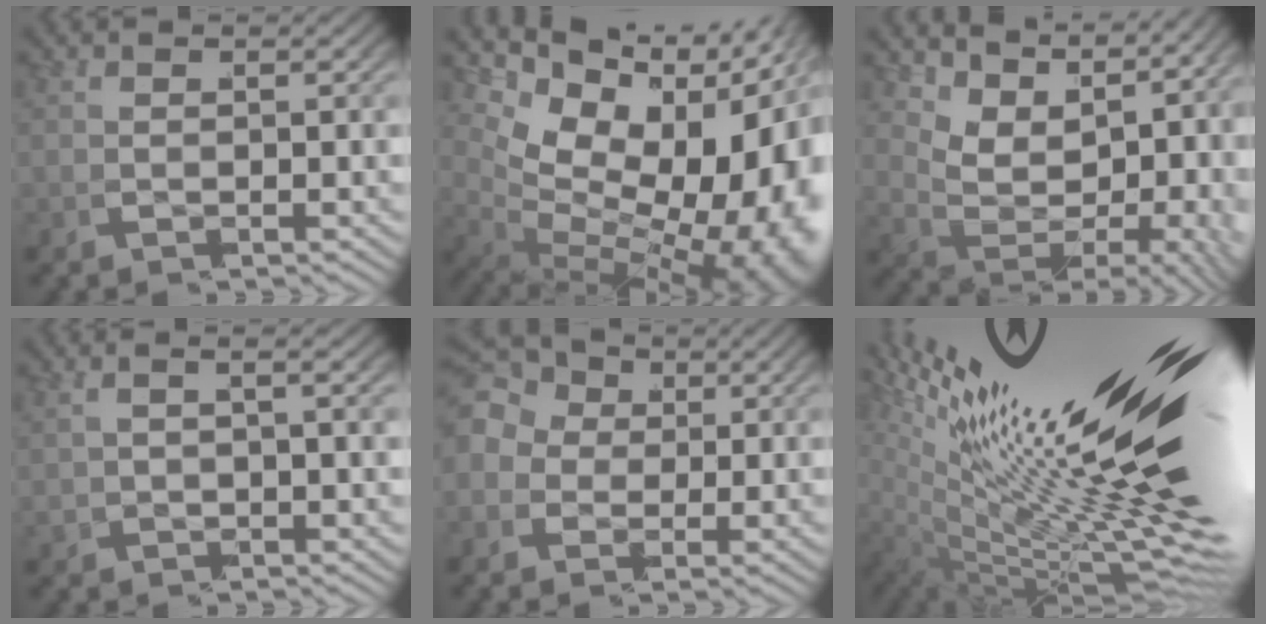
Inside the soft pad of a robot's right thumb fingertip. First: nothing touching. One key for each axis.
{"total": 20.8, "fx": -0.5, "fy": 14.0, "fz": 15.5, "tx": -0.262, "ty": -0.036, "tz": 0.010}
{"total": 8.8, "fx": 2.5, "fy": 5.1, "fz": 6.8, "tx": -0.121, "ty": -0.016, "tz": 0.053}
{"total": 1.3, "fx": 0.5, "fy": 0.1, "fz": 1.3, "tx": -0.011, "ty": 0.012, "tz": 0.012}
{"total": 5.1, "fx": 2.0, "fy": 4.3, "fz": 1.8, "tx": -0.040, "ty": 0.010, "tz": 0.018}
{"total": 15.2, "fx": 0.0, "fy": 7.0, "fz": 13.5, "tx": -0.183, "ty": -0.031, "tz": 0.019}